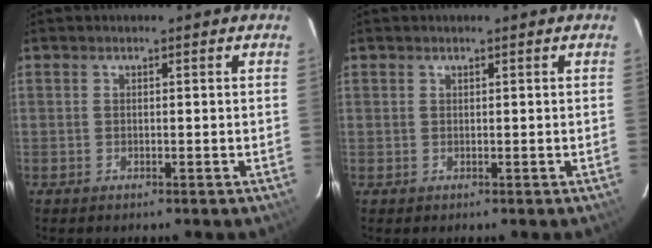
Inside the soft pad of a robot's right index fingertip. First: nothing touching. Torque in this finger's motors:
{"motor_torque": [-0.53, 0.10, -0.64, -0.21]}